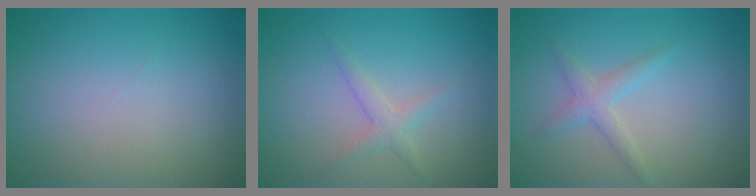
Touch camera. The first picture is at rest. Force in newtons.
{"total": 1.5, "press": 1.5, "slide": 0.1}
{"total": 1.9, "press": 1.9, "slide": 0.0}